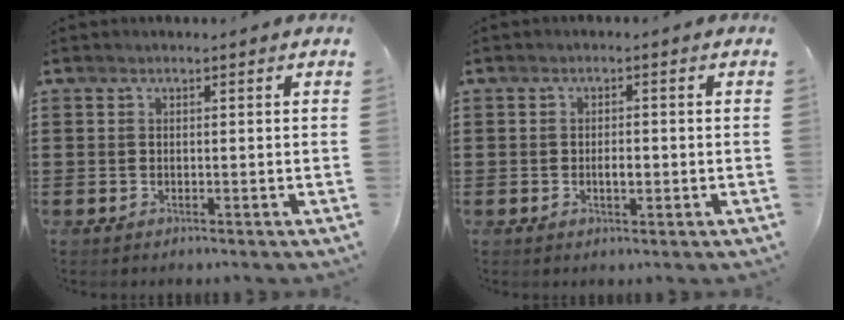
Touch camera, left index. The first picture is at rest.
{"total": 2.0, "force": [-0.2, 0.8, 1.8], "torque": [-0.035, 0.001, -0.005]}